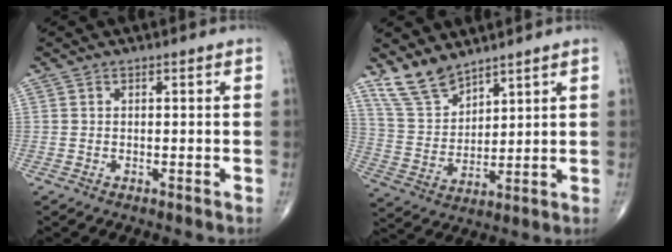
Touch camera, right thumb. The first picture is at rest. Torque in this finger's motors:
{"motor_torque": [-0.58, 0.62, 0.64, 0.66, 0.02]}